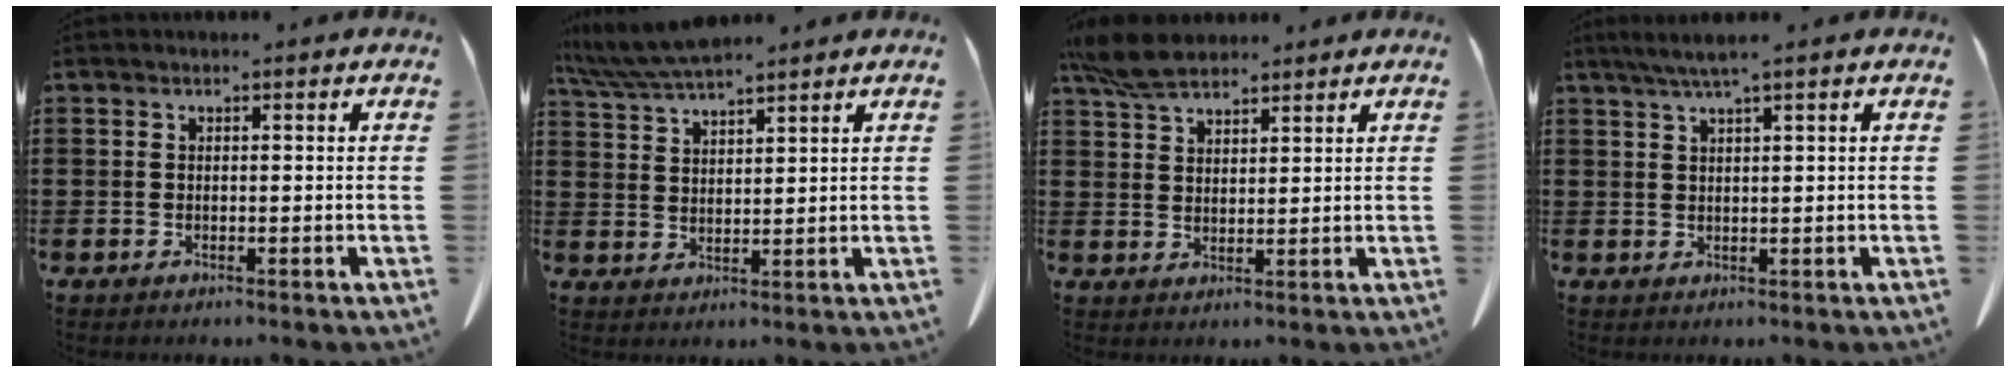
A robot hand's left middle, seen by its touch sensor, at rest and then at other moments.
{"total": 6.1, "force": [5.4, 0.9, 2.8], "torque": [-0.070, -0.018, 0.101]}
{"total": 6.5, "force": [5.3, 2.1, 3.1], "torque": [-0.076, -0.005, 0.102]}
{"total": 2.5, "force": [1.6, -0.3, 1.9], "torque": [-0.039, -0.002, 0.029]}